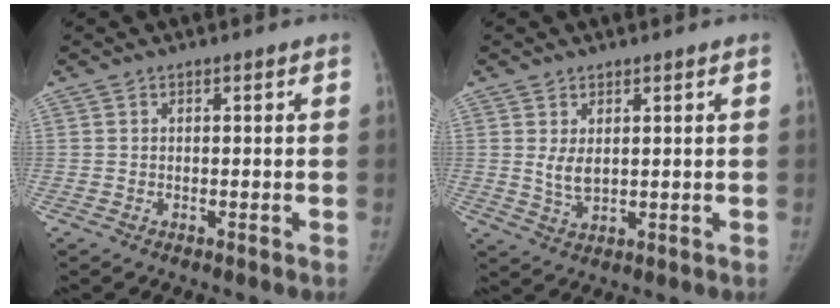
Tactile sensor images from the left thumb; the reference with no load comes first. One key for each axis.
{"total": 3.7, "fx": 1.1, "fy": 2.1, "fz": 2.8, "tx": -0.048, "ty": -0.014, "tz": 0.030}